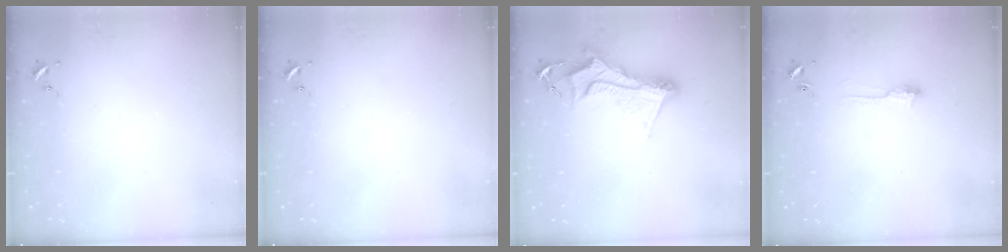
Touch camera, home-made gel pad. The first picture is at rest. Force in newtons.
{"total": 0.0}
{"total": 12.7, "press": 12.7, "slide": 1.2}
{"total": 6.6, "press": 6.5, "slide": 0.8}